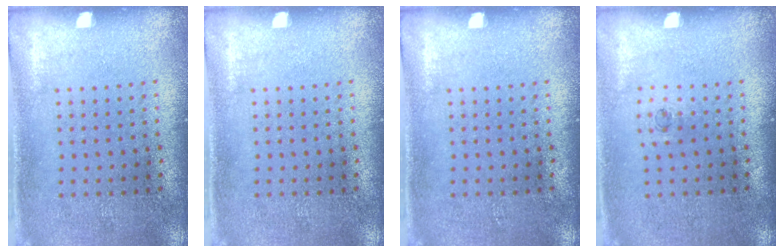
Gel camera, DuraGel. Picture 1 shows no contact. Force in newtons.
{"total": 0.0}
{"total": 0.0}
{"total": 0.6, "press": 0.3, "slide": 0.5}